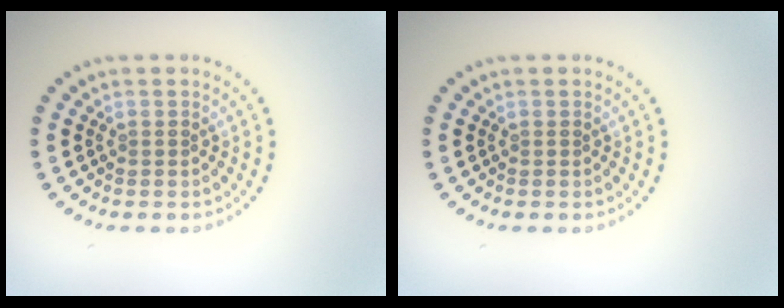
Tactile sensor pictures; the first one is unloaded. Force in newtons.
{"total": 0.0}